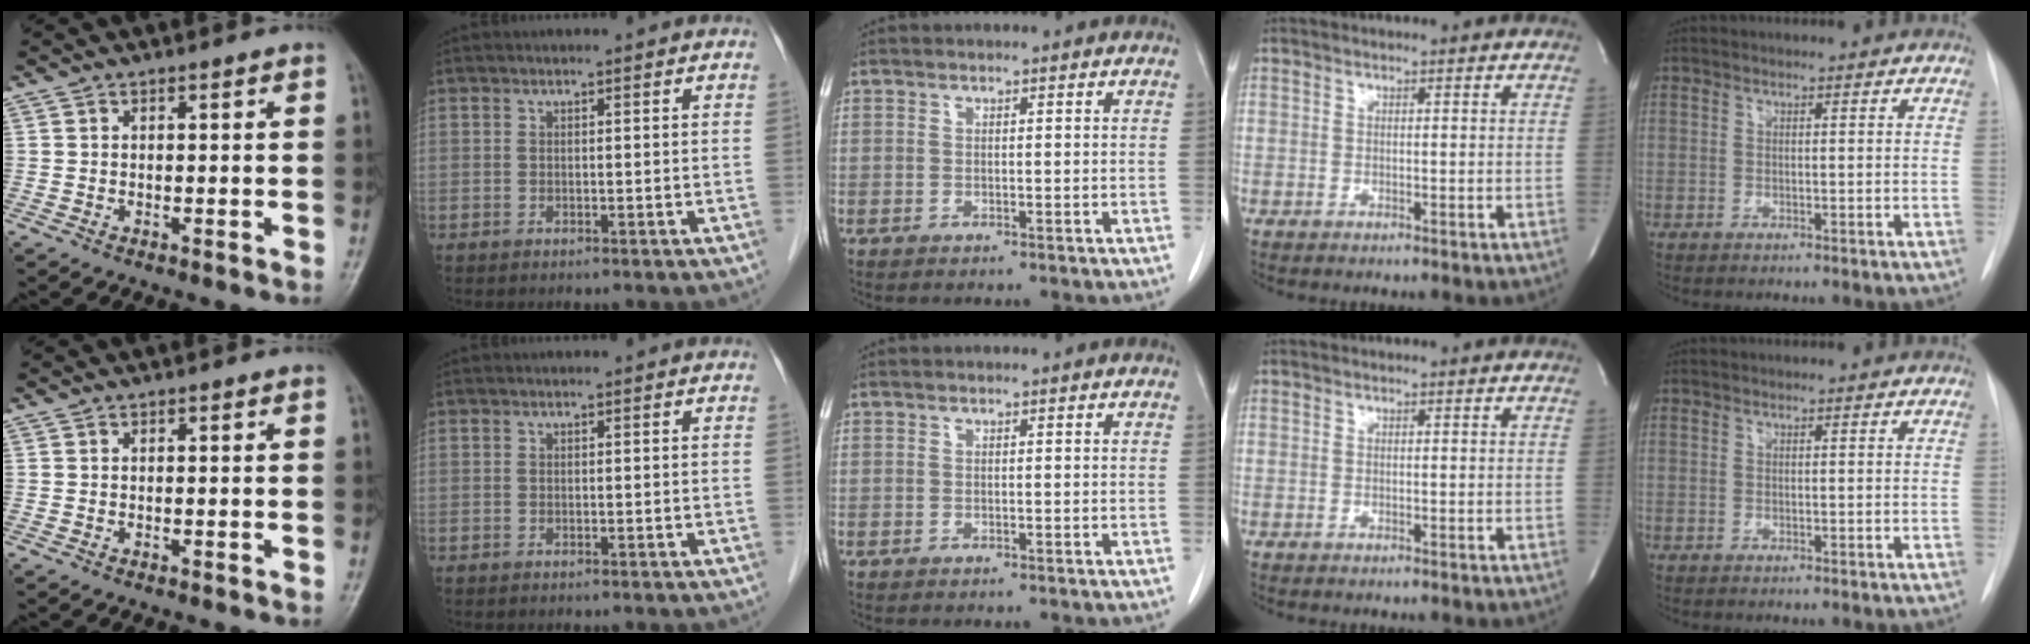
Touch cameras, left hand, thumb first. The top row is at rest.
{}